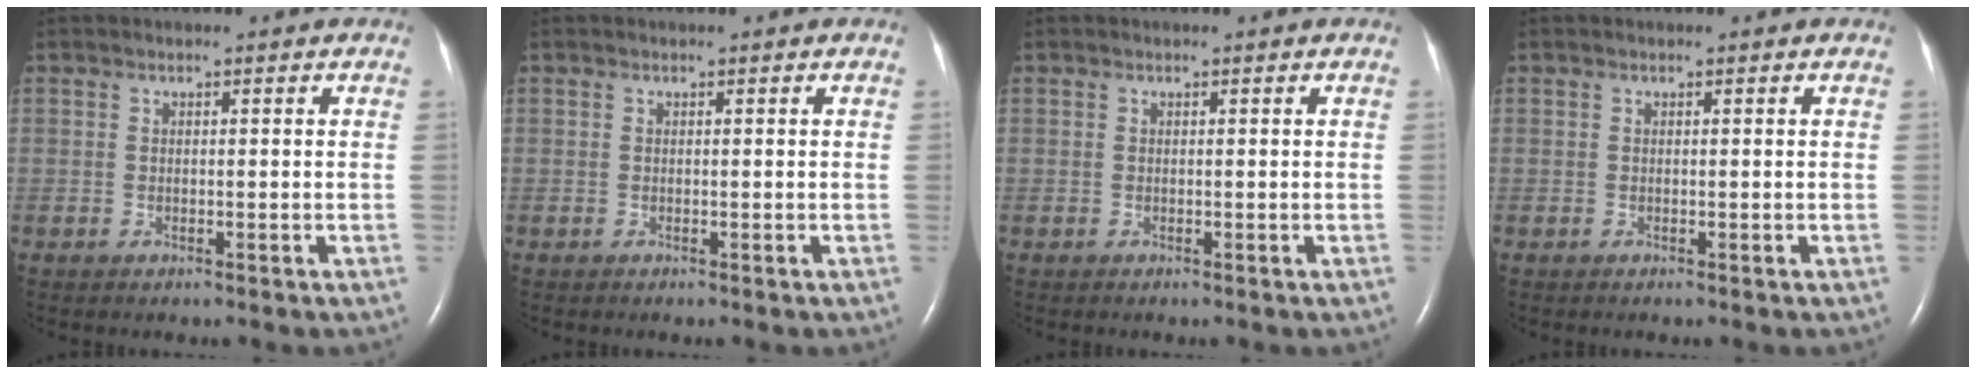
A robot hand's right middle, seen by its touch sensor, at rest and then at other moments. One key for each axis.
{"total": 0.0}
{"total": 0.0}
{"total": 0.0}